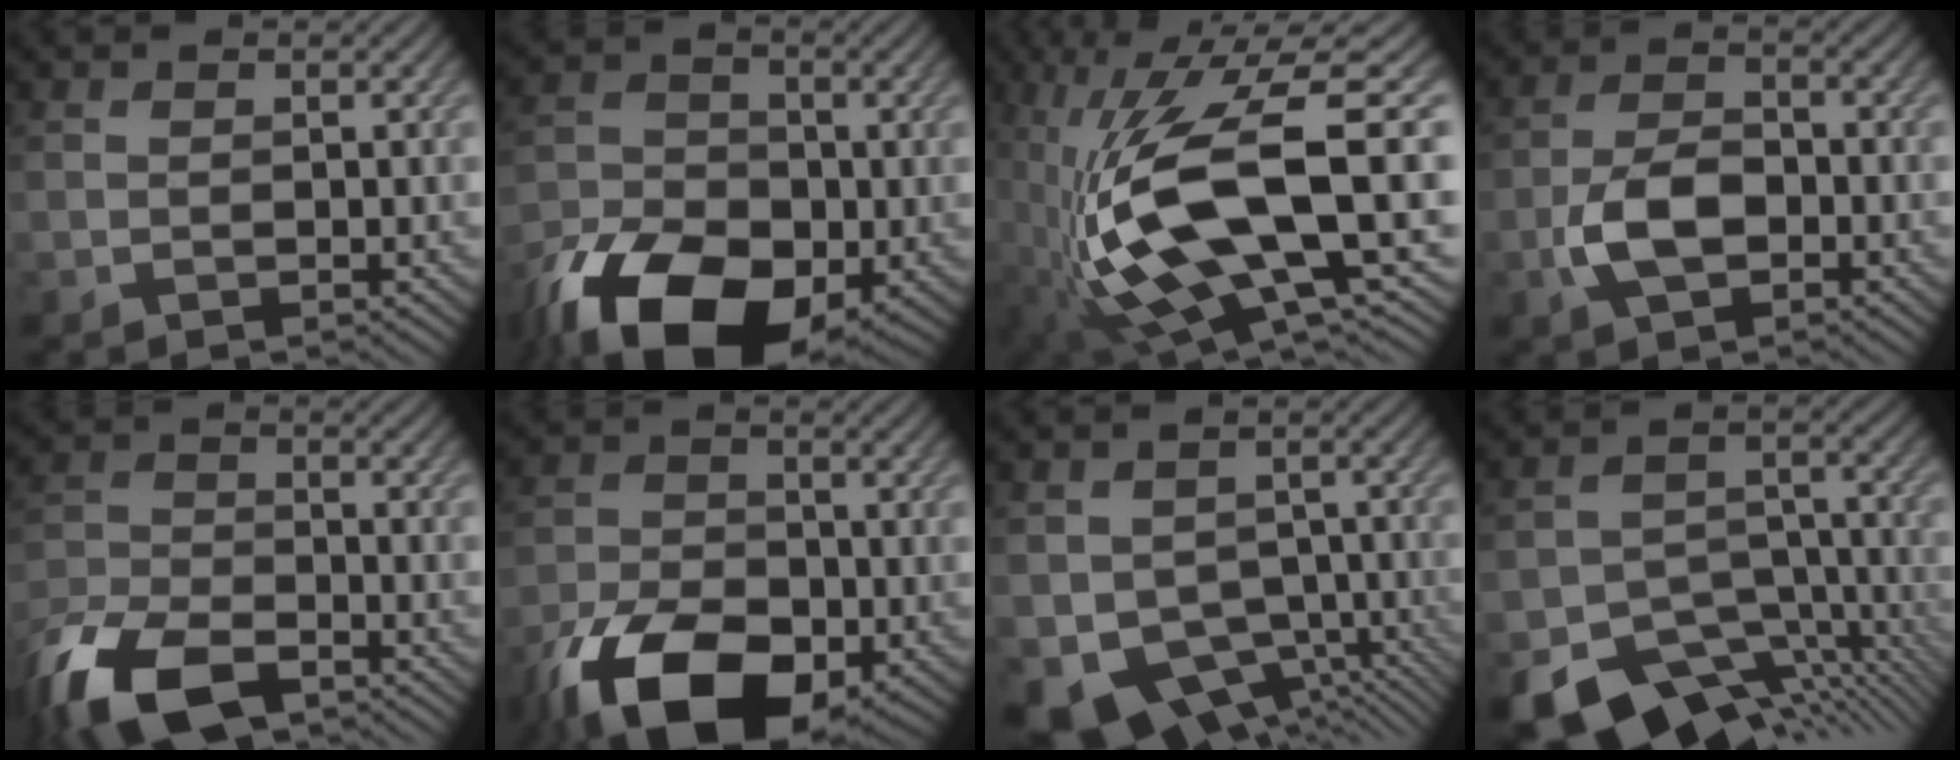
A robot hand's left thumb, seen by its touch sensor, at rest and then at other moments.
{"total": 16.3, "force": [-8.4, 9.6, 10.0], "torque": [-0.203, -0.042, -0.149]}
{"total": 16.0, "force": [-2.3, 6.2, 14.6], "torque": [-0.287, 0.000, -0.038]}
{"total": 5.4, "force": [-2.0, 3.0, 4.0], "torque": [-0.085, -0.002, -0.044]}
{"total": 11.9, "force": [-8.1, 5.4, 7.0], "torque": [-0.162, -0.028, -0.161]}
{"total": 14.6, "force": [-7.6, 8.0, 9.4], "torque": [-0.193, -0.040, -0.137]}
{"total": 9.9, "force": [-4.5, 7.3, 5.0], "torque": [-0.088, -0.038, -0.064]}
{"total": 14.5, "force": [-10.3, 8.1, 6.4], "torque": [-0.107, -0.044, -0.130]}